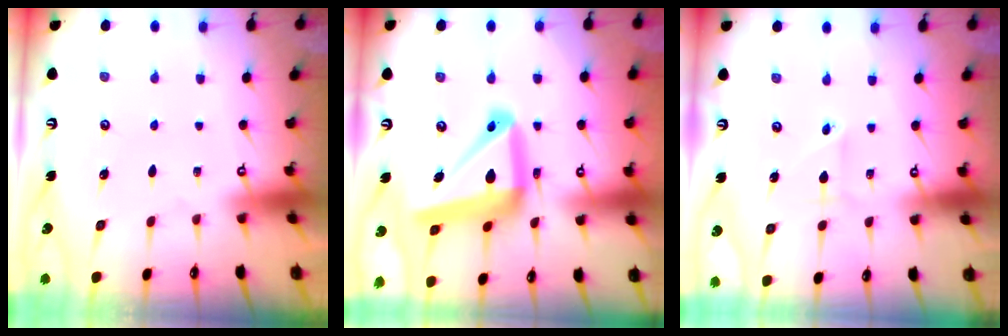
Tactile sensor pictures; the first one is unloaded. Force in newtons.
{"total": 19.3, "press": 19.1, "slide": 2.0}
{"total": 1.9, "press": 1.9, "slide": 0.2}